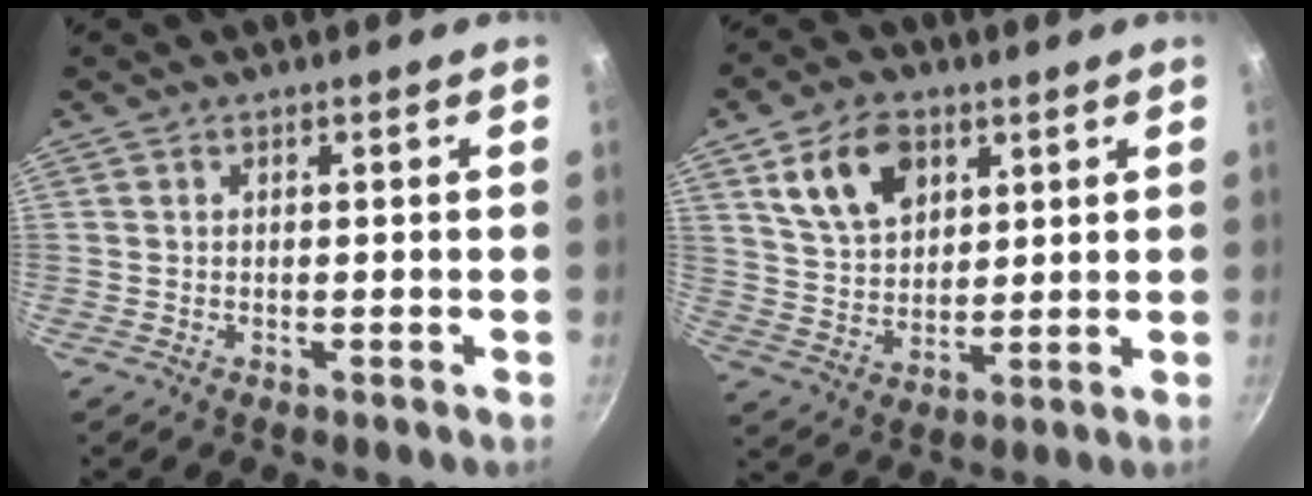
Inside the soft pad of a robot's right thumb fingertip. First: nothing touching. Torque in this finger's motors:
{"motor_torque": [-0.48, 0.67, 0.01, 0.14, 0.06]}